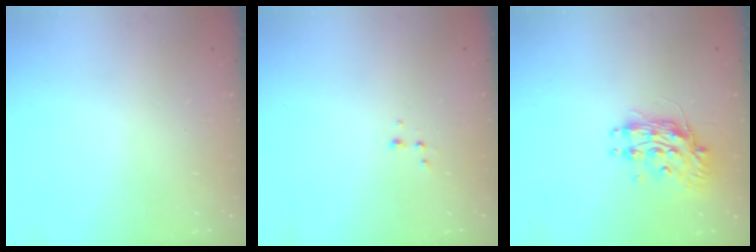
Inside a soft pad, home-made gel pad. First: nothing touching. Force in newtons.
{"total": 1.9, "press": 1.9, "slide": 0.2}
{"total": 10.6, "press": 10.6, "slide": 0.7}